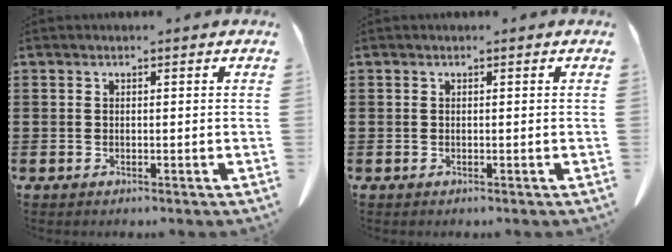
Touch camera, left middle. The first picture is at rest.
{"total": 0.0}